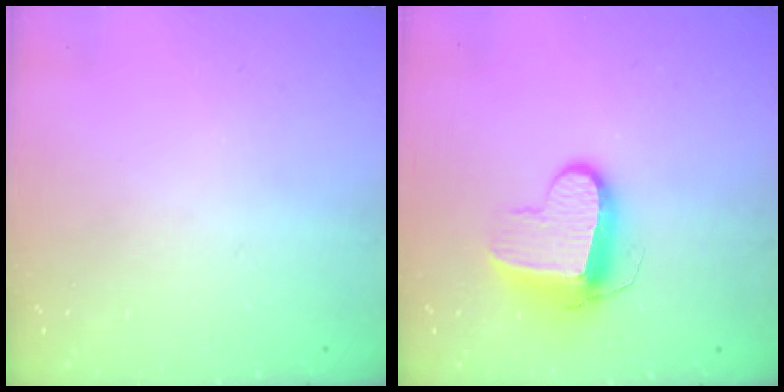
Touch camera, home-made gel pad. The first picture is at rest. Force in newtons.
{"total": 10.3, "press": 10.3, "slide": 0.5}